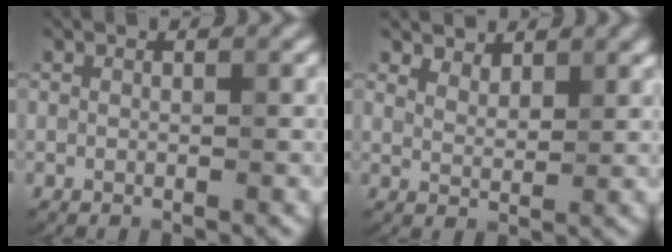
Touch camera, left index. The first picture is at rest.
{"total": 2.9, "force": [2.5, 1.2, 0.8], "torque": [-0.020, -0.005, 0.040]}